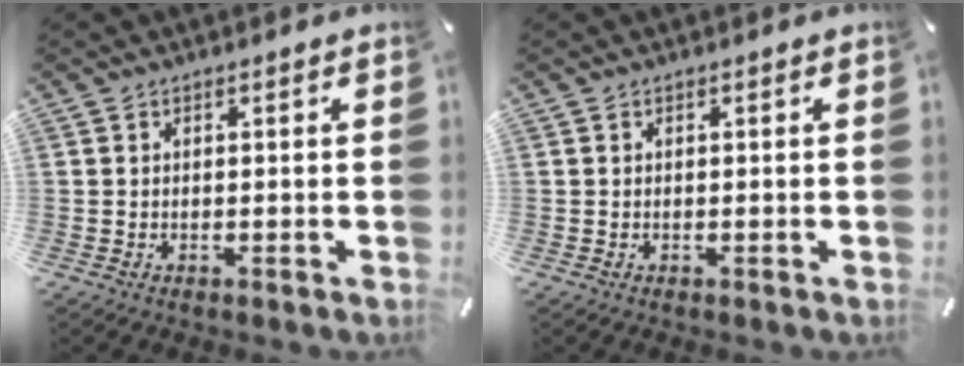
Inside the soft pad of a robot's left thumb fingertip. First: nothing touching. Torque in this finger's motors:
{"motor_torque": [0.00, 0.00, 0.00, 0.00, 0.00]}